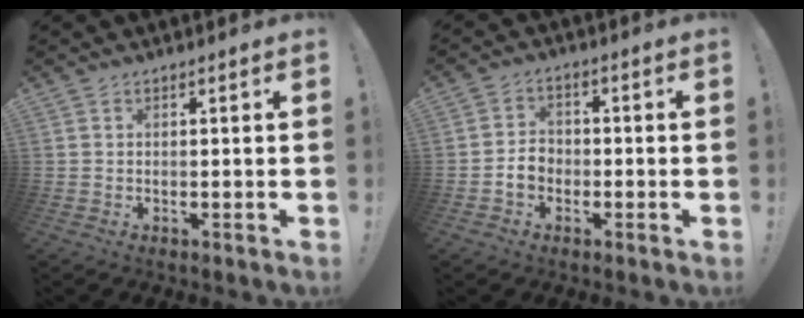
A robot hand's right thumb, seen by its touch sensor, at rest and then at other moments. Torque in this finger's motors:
{"motor_torque": [0.43, 0.34, 0.49, -0.50, 0.00]}